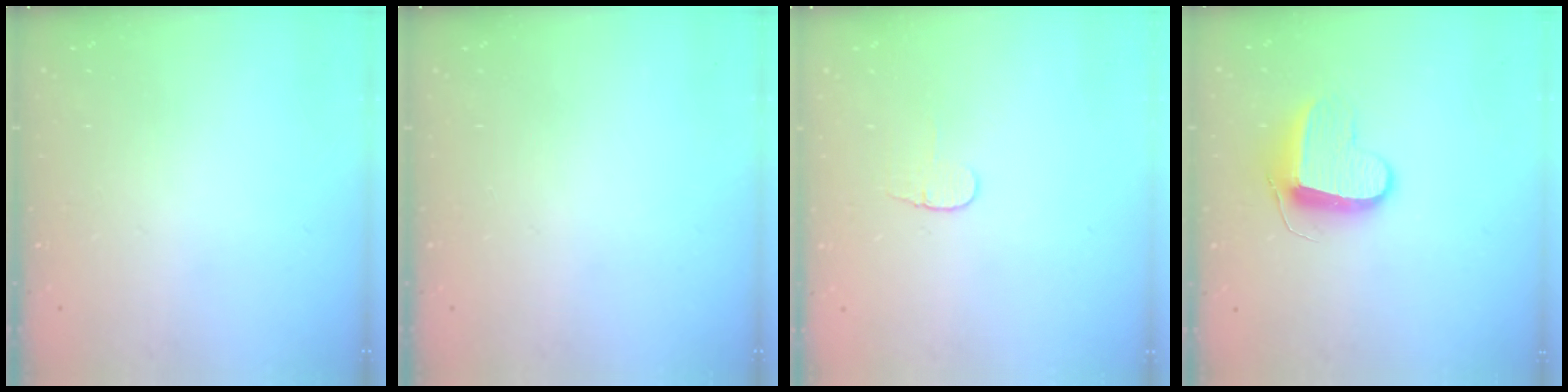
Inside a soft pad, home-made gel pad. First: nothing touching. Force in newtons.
{"total": 0.0}
{"total": 3.7, "press": 3.7, "slide": 0.5}
{"total": 9.5, "press": 9.5, "slide": 0.4}